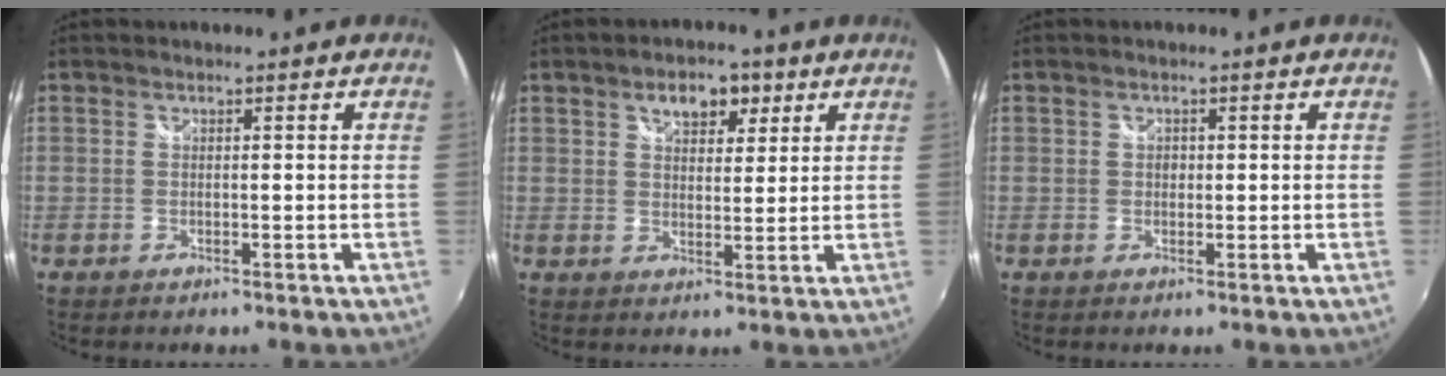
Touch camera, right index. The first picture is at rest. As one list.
[{"total": 6.3, "force": [3.4, 3.7, 3.7], "torque": [-0.058, 0.016, 0.055]}, {"total": 1.0, "force": [-0.1, 0.9, 0.3], "torque": [-0.002, 0.001, -0.003]}]